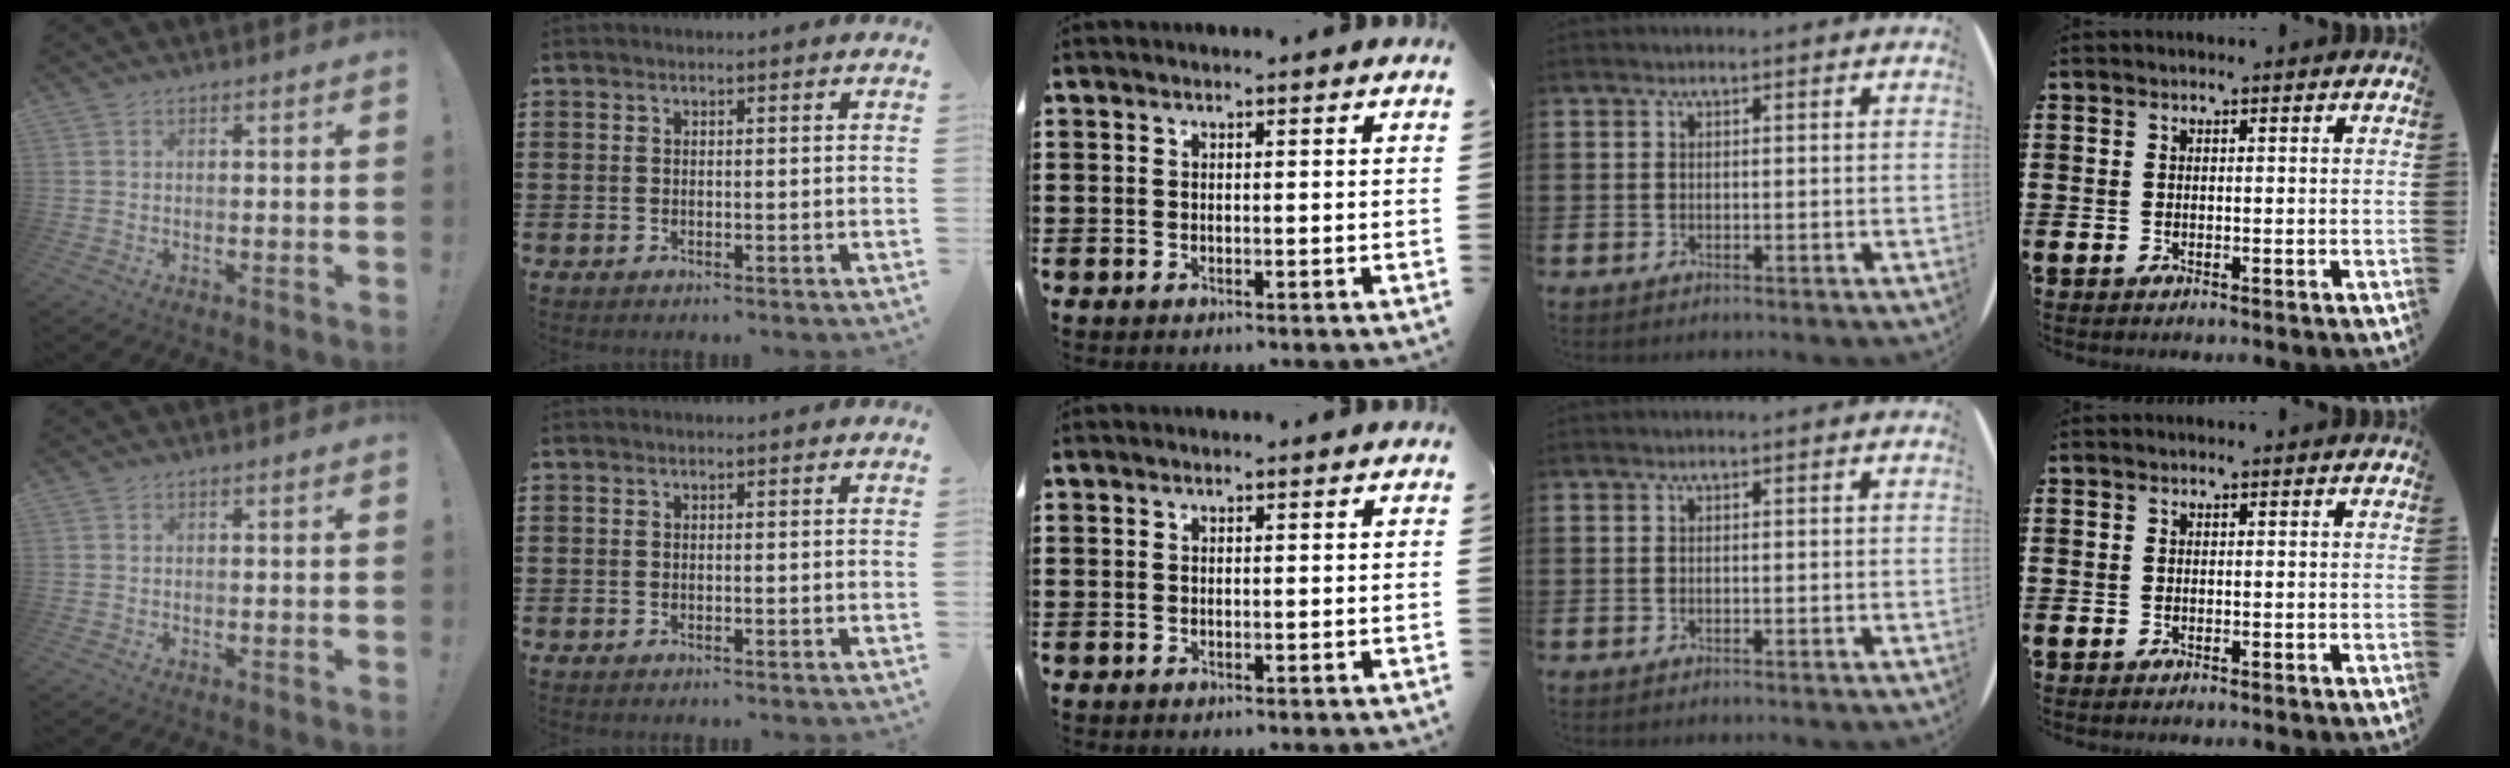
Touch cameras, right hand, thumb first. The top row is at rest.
{}